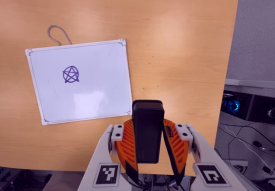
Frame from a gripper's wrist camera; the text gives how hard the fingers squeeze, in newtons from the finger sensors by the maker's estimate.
{"total": 6.8, "left": 5.5, "right": 8.1}